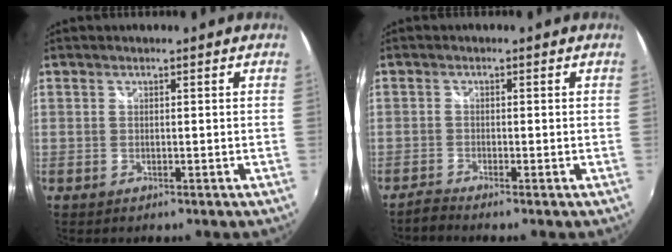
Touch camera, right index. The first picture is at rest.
{"total": 1.5, "force": [-1.4, -0.4, 0.5], "torque": [-0.015, -0.007, -0.035]}